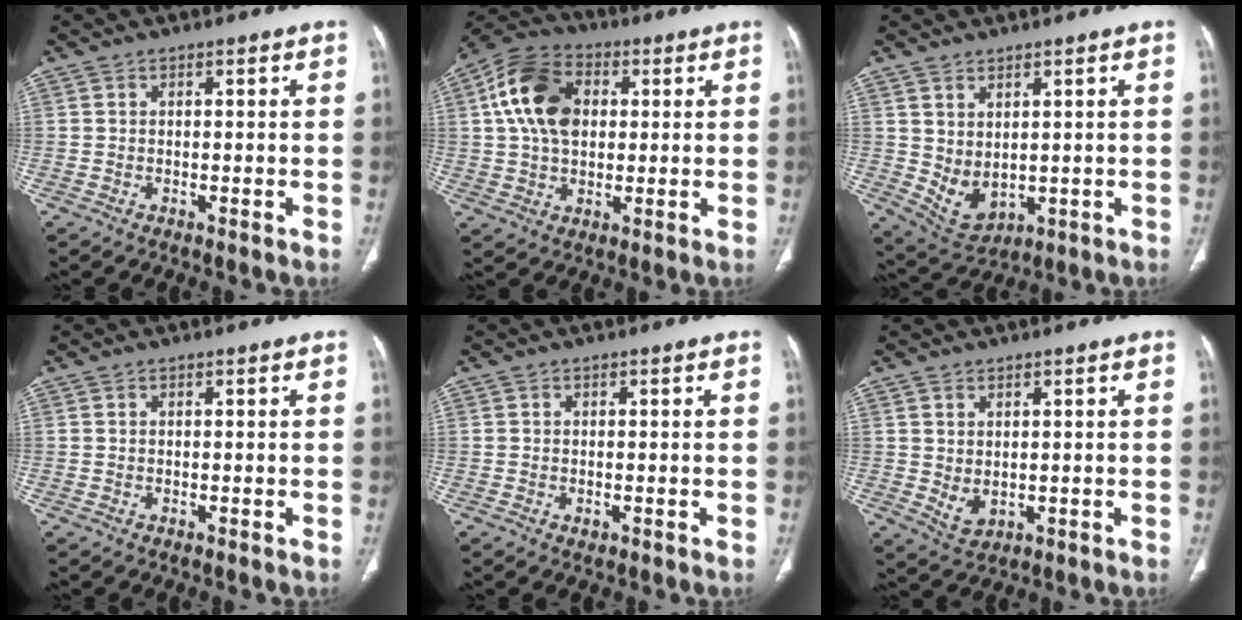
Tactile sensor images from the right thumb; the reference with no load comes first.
{"total": 14.1, "force": [2.7, 9.7, 9.8], "torque": [-0.168, 0.014, 0.041]}
{"total": 6.0, "force": [0.8, 3.8, 4.6], "torque": [-0.076, -0.014, 0.041]}
{"total": 0.0}
{"total": 0.7, "force": [-0.2, 0.4, 0.5], "torque": [-0.008, -0.002, -0.002]}
{"total": 3.3, "force": [0.3, 2.2, 2.5], "torque": [-0.044, -0.009, 0.020]}